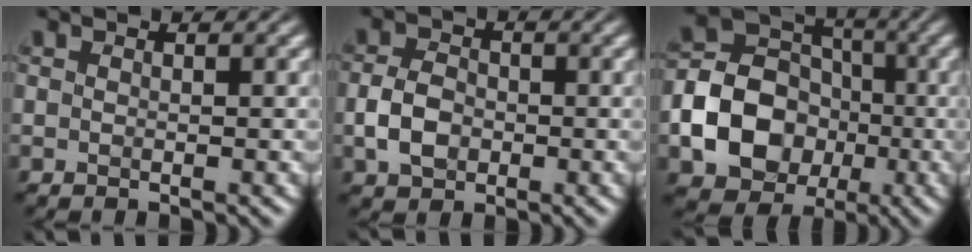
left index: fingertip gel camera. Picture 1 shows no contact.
{"total": 3.5, "force": [-0.9, 2.6, 2.2], "torque": [-0.045, 0.005, -0.021]}
{"total": 10.3, "force": [-2.6, 8.3, 5.5], "torque": [-0.095, -0.009, -0.068]}